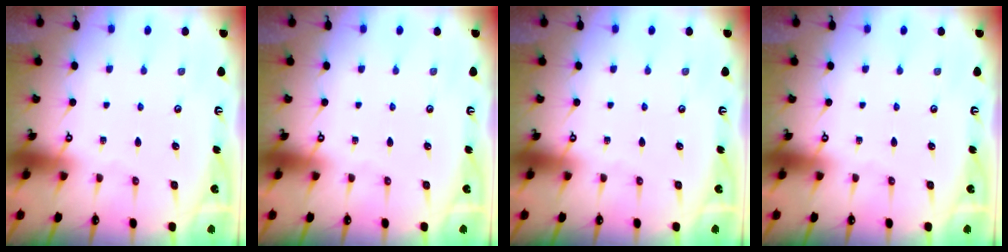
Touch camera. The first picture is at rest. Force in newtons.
{"total": 0.0}
{"total": 0.0}
{"total": 0.0}